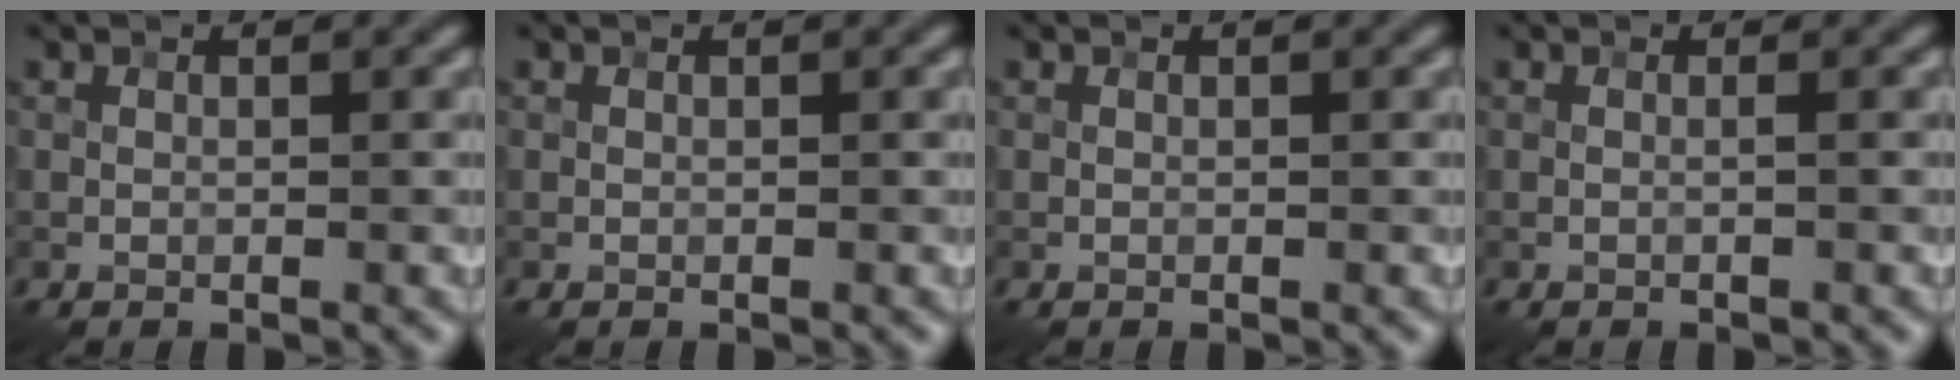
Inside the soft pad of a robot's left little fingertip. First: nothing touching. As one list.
[{"total": 0.0}, {"total": 0.0}, {"total": 0.6, "force": [0.0, 0.1, 0.6], "torque": [-0.010, -0.003, -0.008]}]